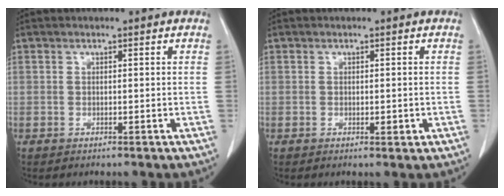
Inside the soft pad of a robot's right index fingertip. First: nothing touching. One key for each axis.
{"total": 1.2, "fx": -0.2, "fy": 0.5, "fz": 1.1, "tx": -0.010, "ty": 0.000, "tz": 0.002}